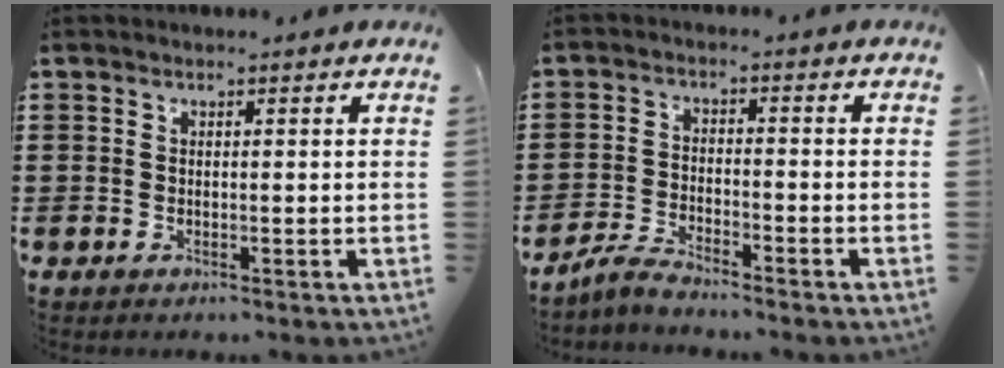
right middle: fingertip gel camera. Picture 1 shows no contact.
{"total": 3.5, "force": [-3.4, 0.2, 1.0], "torque": [-0.033, 0.002, -0.073]}